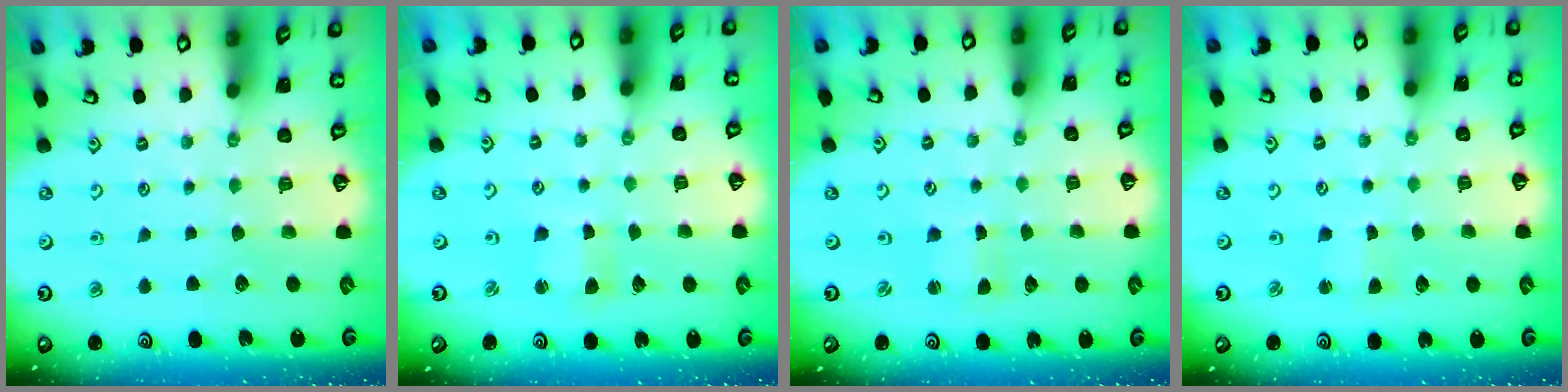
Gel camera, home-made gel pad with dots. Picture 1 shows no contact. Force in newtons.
{"total": 2.7, "press": 2.7, "slide": 0.3}
{"total": 1.2, "press": 1.2, "slide": 0.0}
{"total": 2.0, "press": 2.0, "slide": 0.3}